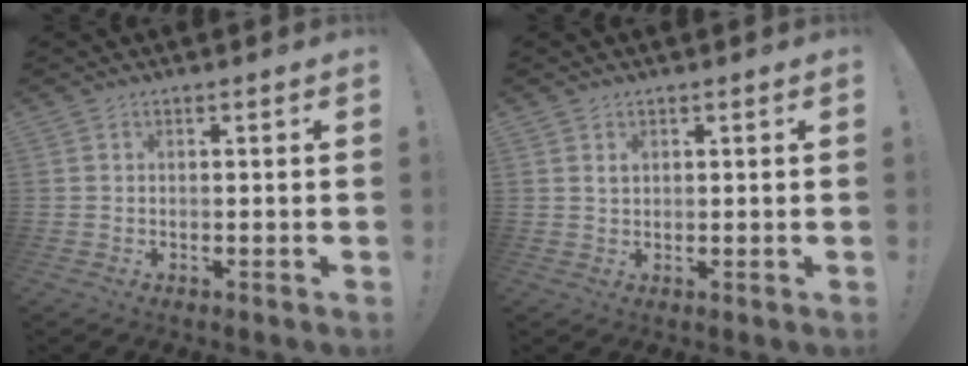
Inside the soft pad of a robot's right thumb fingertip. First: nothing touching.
{"total": 1.2, "force": [0.7, 0.7, 0.7], "torque": [0.000, -0.006, 0.011]}